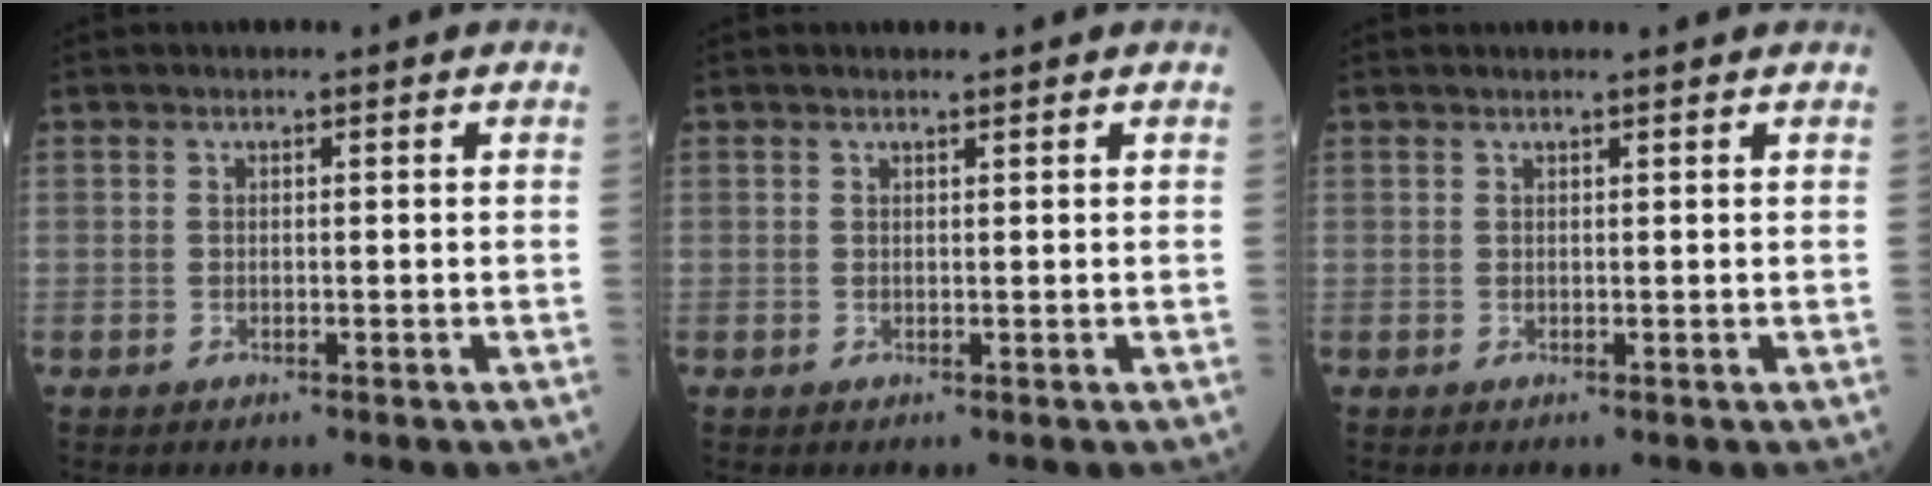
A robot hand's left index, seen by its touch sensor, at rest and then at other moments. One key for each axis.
{"total": 0.5, "fx": 0.5, "fy": 0.0, "fz": 0.2, "tx": -0.009, "ty": -0.004, "tz": 0.008}
{"total": 1.4, "fx": 1.3, "fy": -0.2, "fz": 0.4, "tx": -0.007, "ty": 0.005, "tz": 0.019}